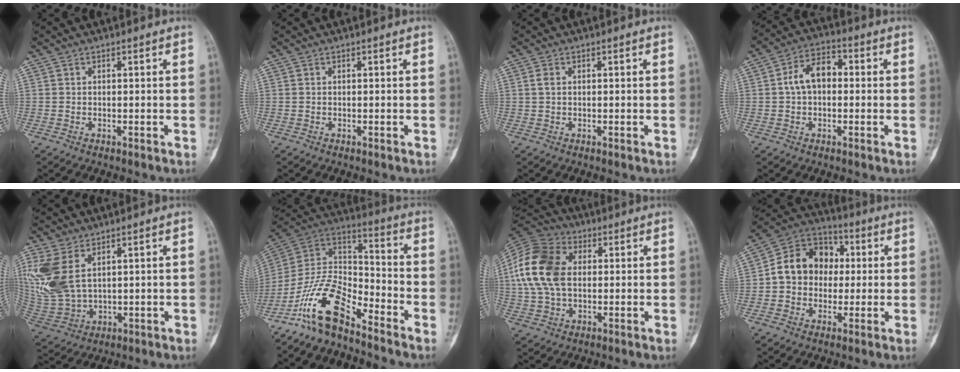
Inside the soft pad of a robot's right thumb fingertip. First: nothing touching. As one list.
[{"total": 0.0}, {"total": 1.6, "force": [0.4, 1.0, 1.2], "torque": [-0.028, 0.002, 0.008]}, {"total": 7.8, "force": [0.4, 5.2, 5.8], "torque": [-0.093, 0.027, -0.004]}, {"total": 13.3, "force": [4.7, 7.7, 9.8], "torque": [-0.234, -0.012, 0.114]}, {"total": 13.7, "force": [-10.2, 5.1, 7.7], "torque": [-0.136, 0.089, -0.203]}, {"total": 16.5, "force": [2.0, 11.2, 12.0], "torque": [-0.235, 0.016, 0.031]}, {"total": 13.6, "force": [0.8, 11.2, 7.6], "torque": [-0.092, 0.032, 0.003]}]